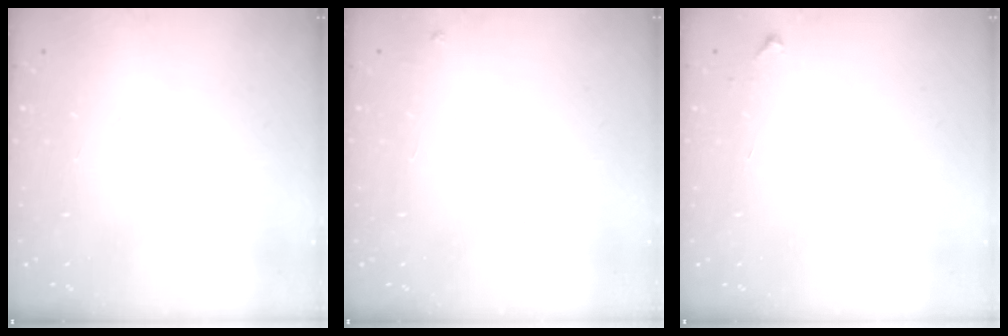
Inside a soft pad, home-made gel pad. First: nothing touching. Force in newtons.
{"total": 3.0, "press": 3.0, "slide": 0.5}
{"total": 3.3, "press": 3.2, "slide": 0.4}